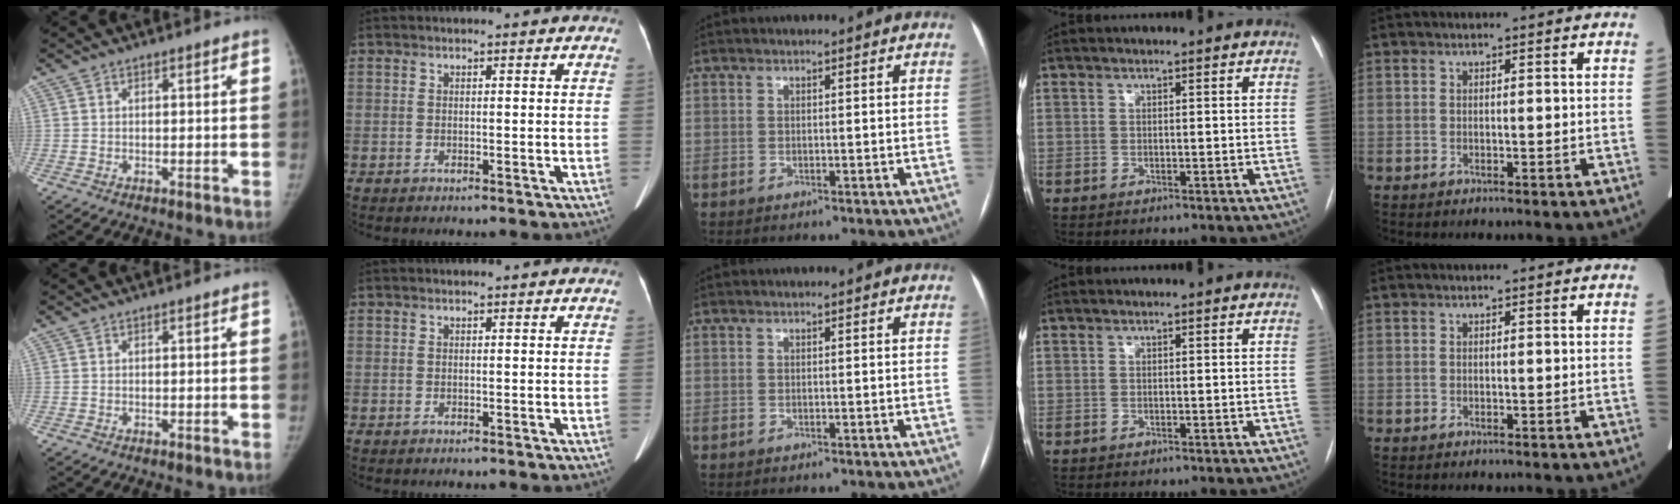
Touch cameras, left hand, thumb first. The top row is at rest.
{}